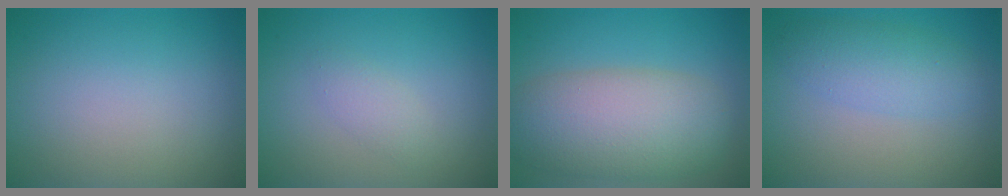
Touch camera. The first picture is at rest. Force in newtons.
{"total": 1.4, "press": 1.4, "slide": 0.1}
{"total": 8.3, "press": 8.3, "slide": 0.2}
{"total": 3.4, "press": 3.4, "slide": 0.1}